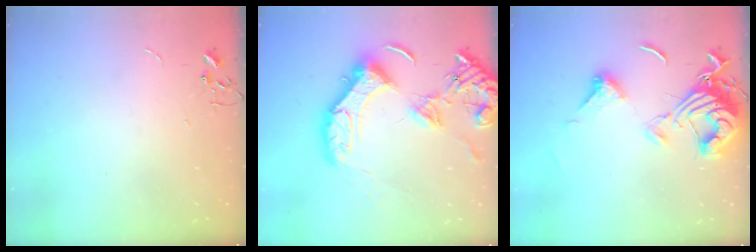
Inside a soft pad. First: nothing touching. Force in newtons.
{"total": 20.1, "press": 19.9, "slide": 2.5}
{"total": 14.7, "press": 14.6, "slide": 1.5}